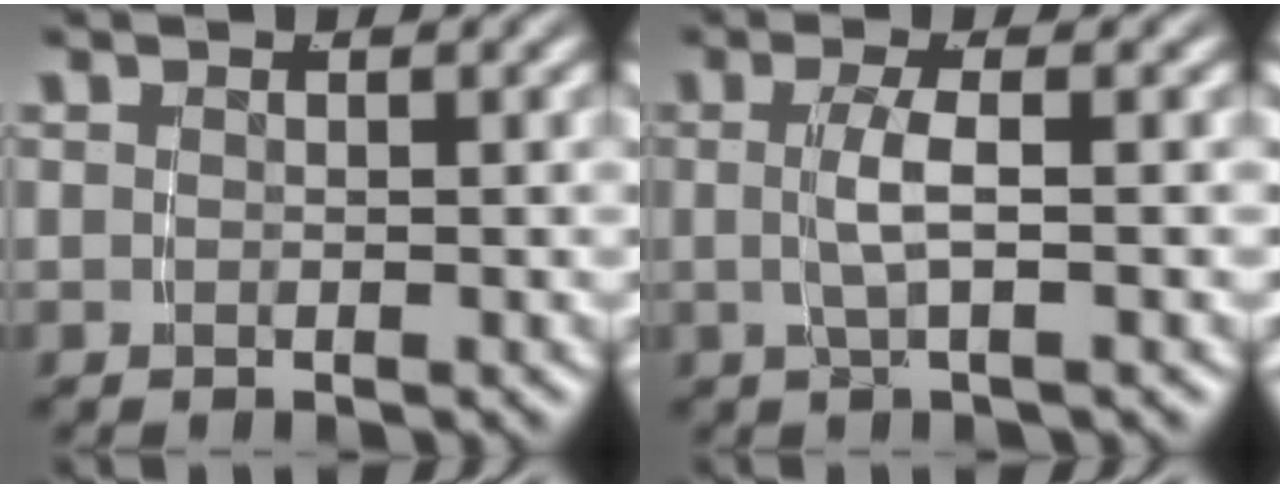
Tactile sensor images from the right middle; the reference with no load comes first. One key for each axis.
{"total": 2.4, "fx": 0.0, "fy": -0.3, "fz": 2.4, "tx": -0.048, "ty": 0.001, "tz": 0.004}